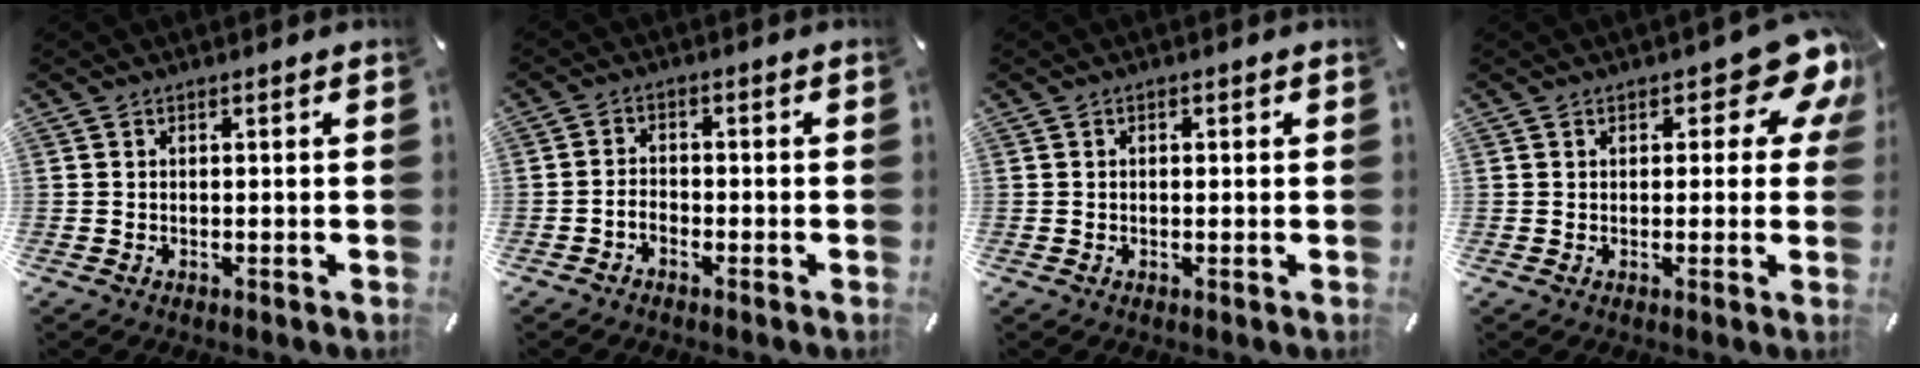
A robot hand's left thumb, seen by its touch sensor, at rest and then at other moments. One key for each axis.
{"total": 2.7, "fx": -1.6, "fy": 1.7, "fz": 1.4, "tx": -0.026, "ty": 0.010, "tz": -0.031}
{"total": 0.8, "fx": 0.0, "fy": 0.6, "fz": 0.6, "tx": -0.012, "ty": 0.003, "tz": -0.001}
{"total": 9.5, "fx": 4.9, "fy": 4.2, "fz": 6.9, "tx": -0.076, "ty": -0.028, "tz": 0.079}